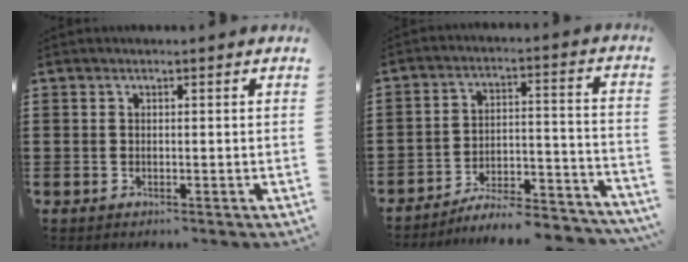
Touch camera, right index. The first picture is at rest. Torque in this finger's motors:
{"motor_torque": [2.14, 0.00, 0.70, 0.21]}